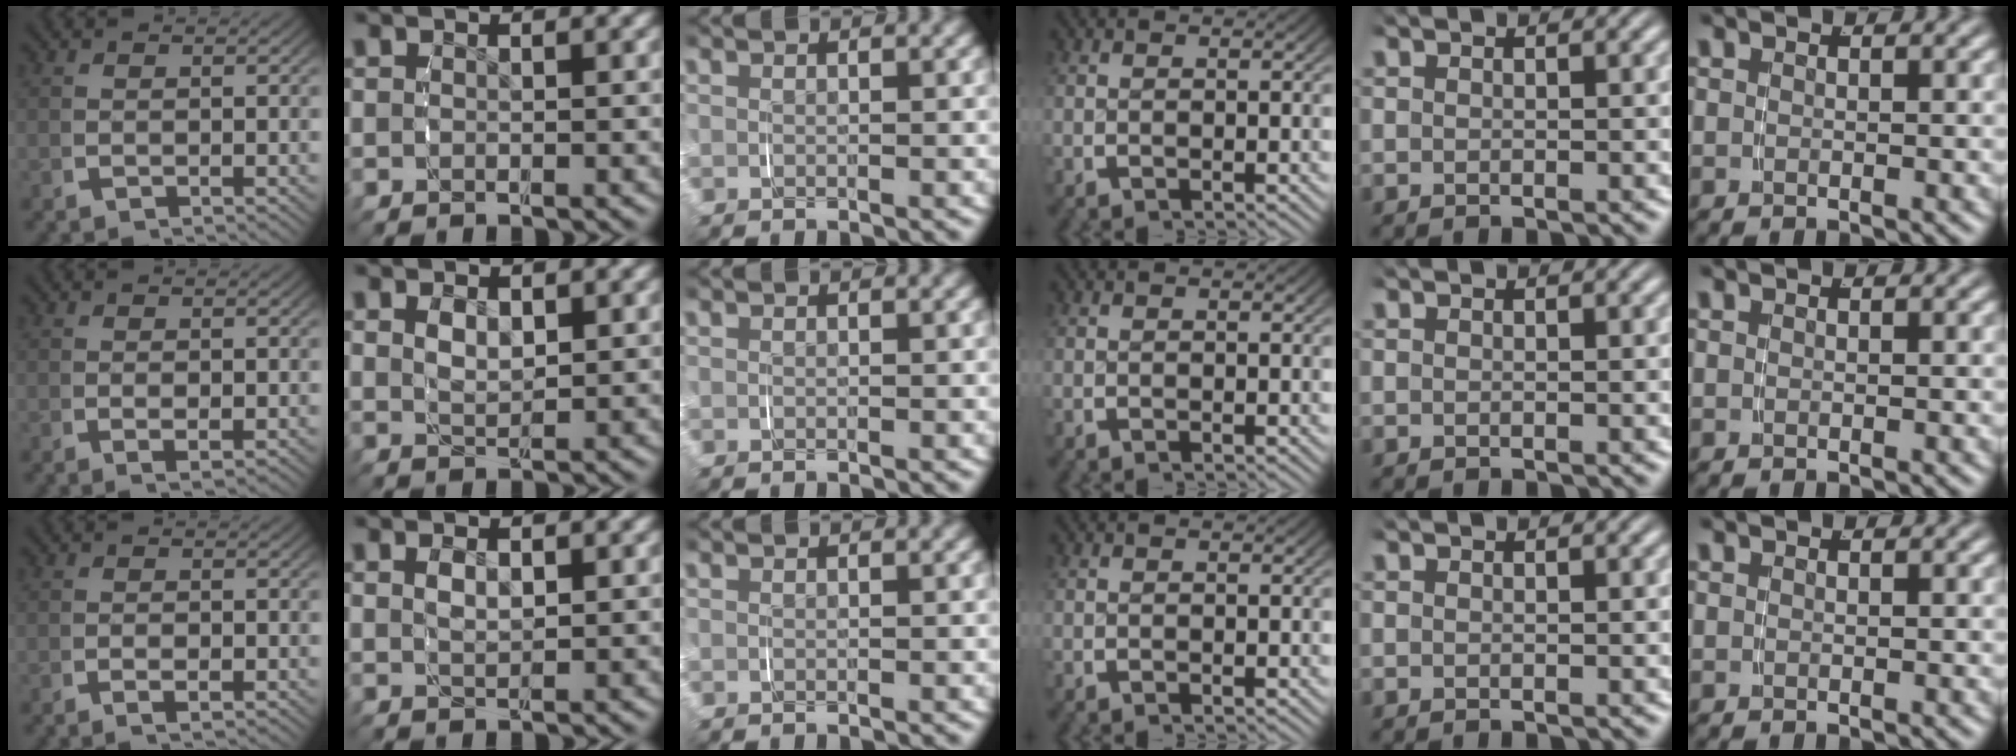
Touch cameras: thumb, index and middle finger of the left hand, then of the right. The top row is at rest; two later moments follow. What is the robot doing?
{"motion": "grasp_and_lifting", "object": "pen bag"}